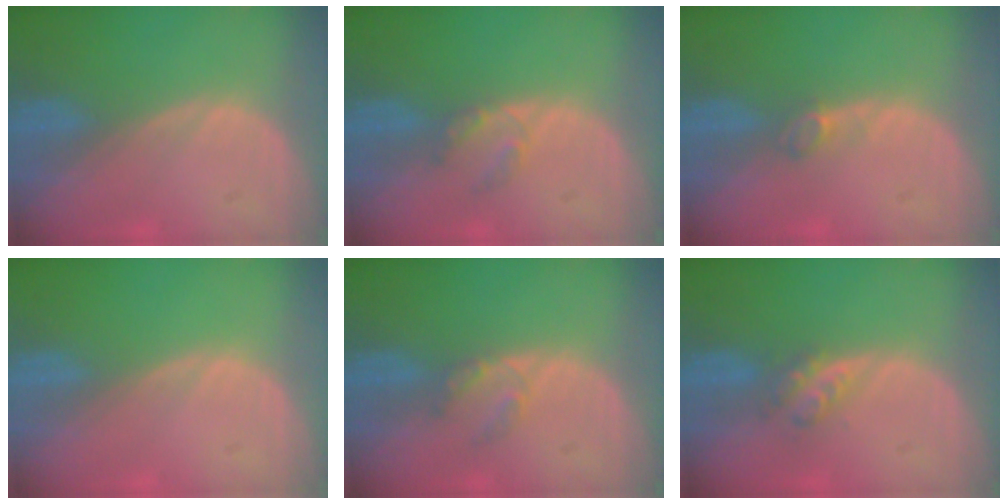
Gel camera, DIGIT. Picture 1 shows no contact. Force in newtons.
{"total": 2.5, "press": 2.5, "slide": 0.3}
{"total": 1.7, "press": 1.7, "slide": 0.4}
{"total": 0.0}
{"total": 2.5, "press": 2.5, "slide": 0.3}
{"total": 3.7, "press": 3.1, "slide": 1.9}